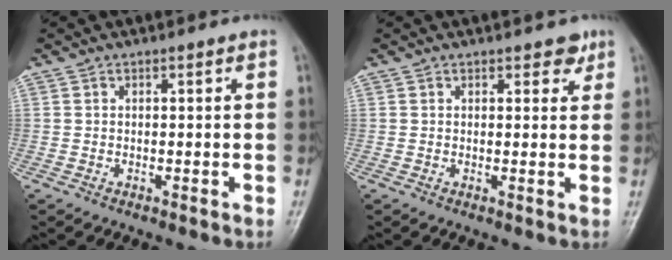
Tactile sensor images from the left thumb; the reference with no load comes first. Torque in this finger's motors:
{"motor_torque": [-0.27, -0.20, -0.27, -0.22, 0.03]}